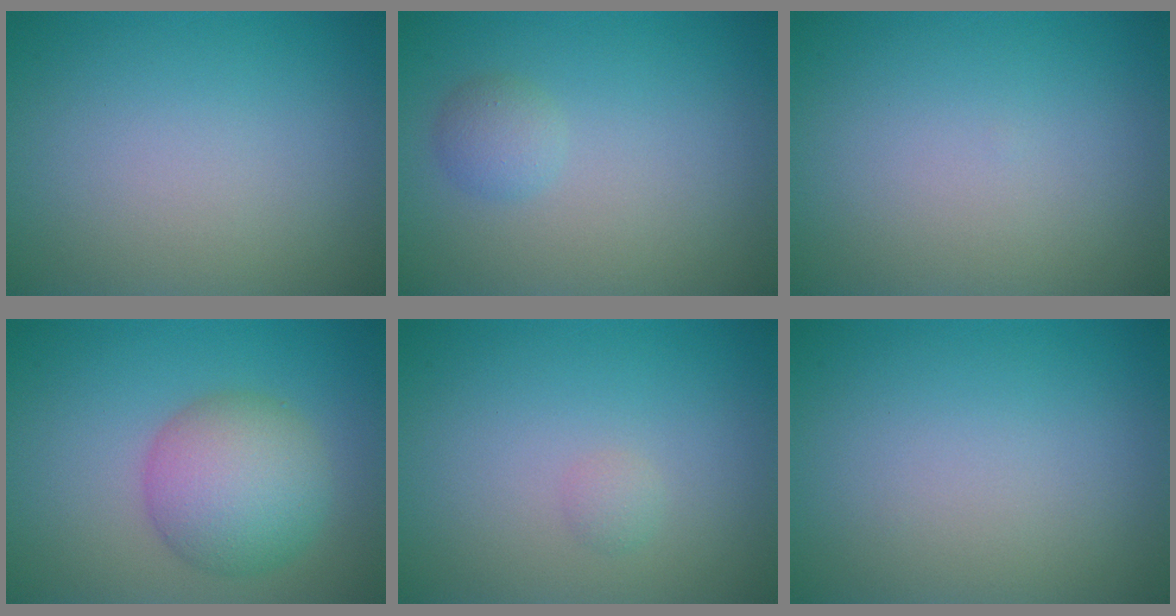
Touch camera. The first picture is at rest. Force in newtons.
{"total": 1.4, "press": 1.4, "slide": 0.0}
{"total": 0.0}
{"total": 6.2, "press": 6.1, "slide": 0.3}
{"total": 0.7, "press": 0.7, "slide": 0.0}
{"total": 0.0}